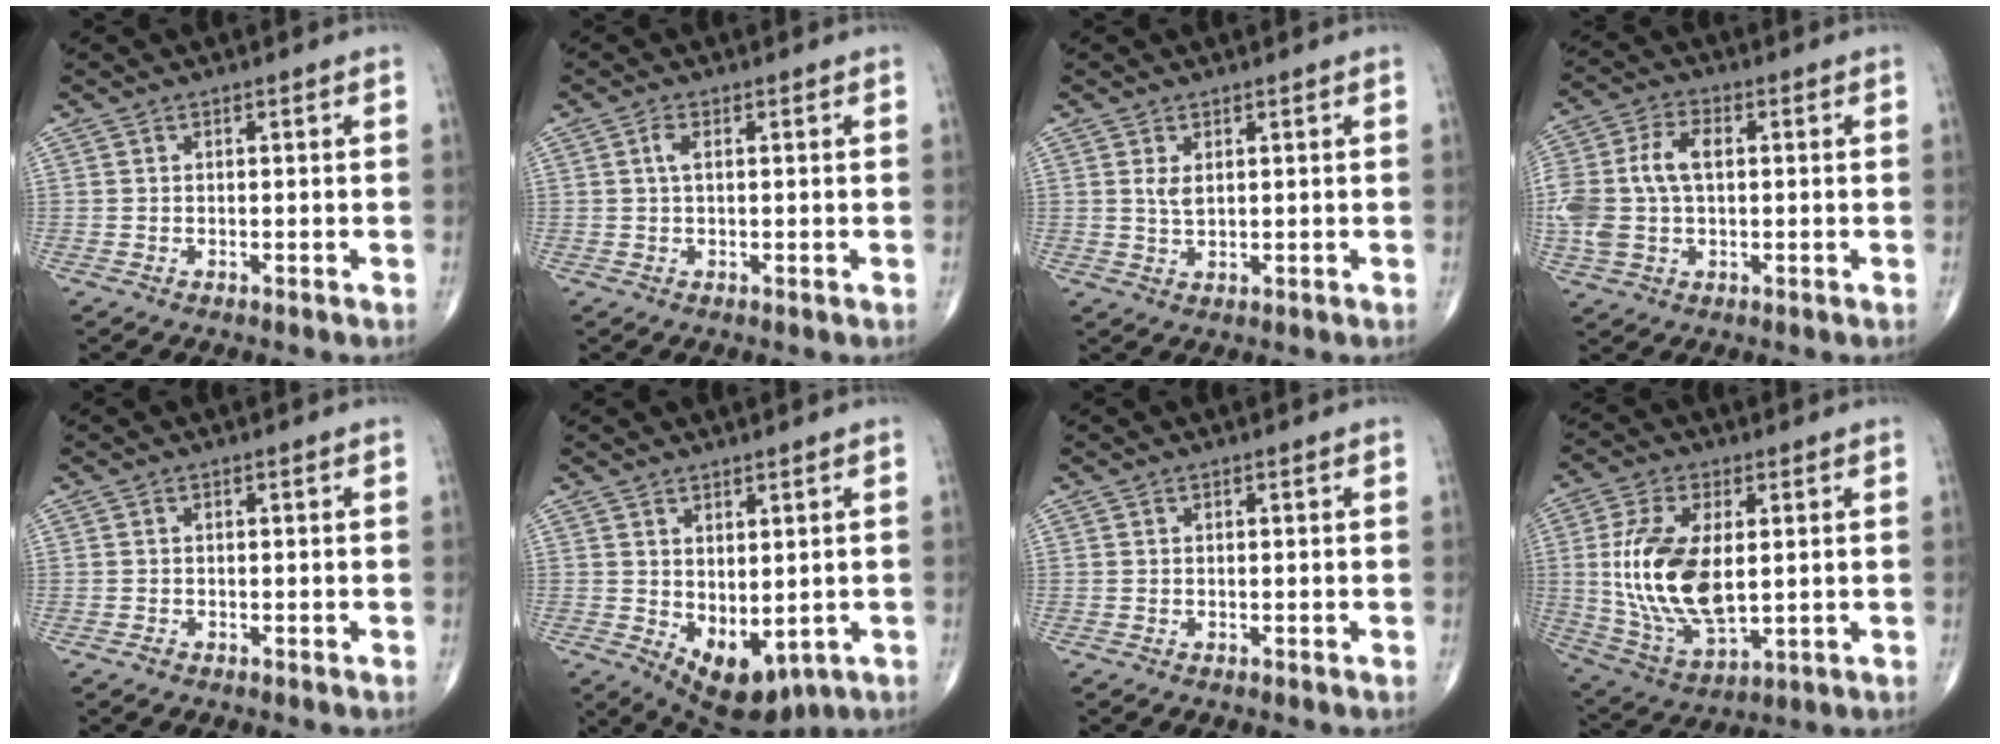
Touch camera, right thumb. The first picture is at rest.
{"total": 2.0, "force": [0.4, 0.8, 1.8], "torque": [-0.042, 0.003, 0.007]}
{"total": 2.3, "force": [0.8, 1.1, 1.8], "torque": [-0.034, -0.007, 0.020]}
{"total": 12.5, "force": [0.9, 7.8, 9.8], "torque": [-0.225, 0.019, 0.018]}
{"total": 0.6, "force": [-0.4, 0.4, 0.2], "torque": [-0.004, 0.000, -0.010]}
{"total": 9.3, "force": [-1.3, 5.1, 7.7], "torque": [-0.098, -0.008, 0.009]}
{"total": 0.0}
{"total": 17.0, "force": [1.4, 8.7, 14.5], "torque": [-0.286, -0.016, 0.038]}